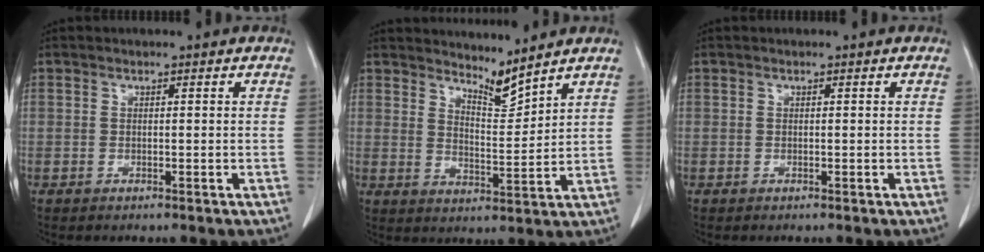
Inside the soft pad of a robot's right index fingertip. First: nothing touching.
{"total": 4.9, "force": [4.7, -0.3, 1.3], "torque": [-0.024, -0.020, 0.090]}
{"total": 0.0}